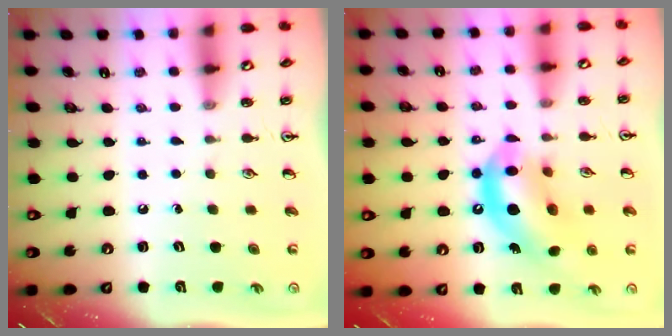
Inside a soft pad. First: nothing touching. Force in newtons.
{"total": 13.9, "press": 13.3, "slide": 4.0}